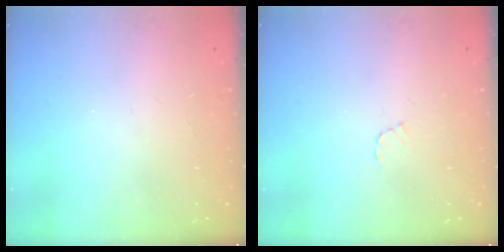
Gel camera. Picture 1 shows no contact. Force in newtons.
{"total": 3.6, "press": 3.6, "slide": 0.3}